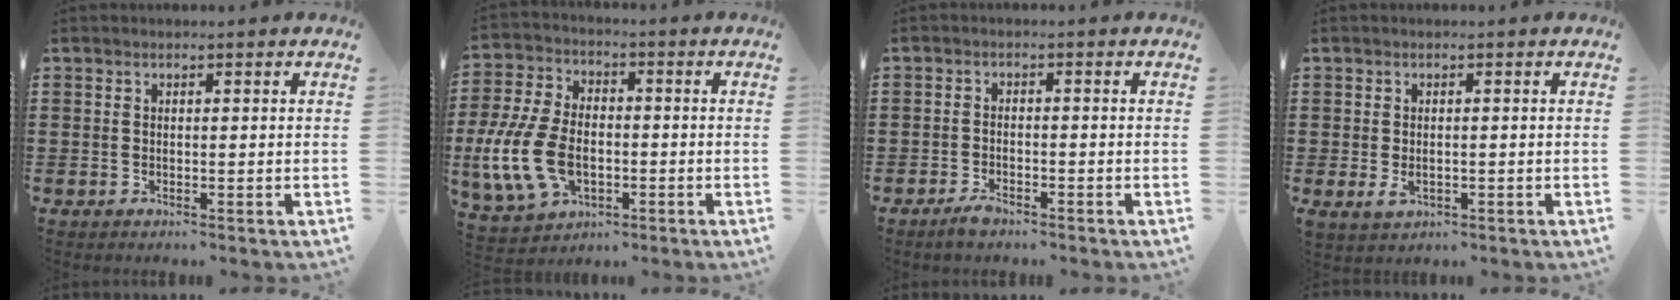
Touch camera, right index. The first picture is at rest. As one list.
[{"total": 11.6, "force": [-2.9, 7.2, 8.6], "torque": [-0.219, -0.004, -0.056]}, {"total": 2.0, "force": [-1.5, 0.7, 1.1], "torque": [-0.021, 0.002, -0.029]}, {"total": 1.9, "force": [-0.3, 1.0, 1.5], "torque": [-0.031, 0.001, -0.005]}]